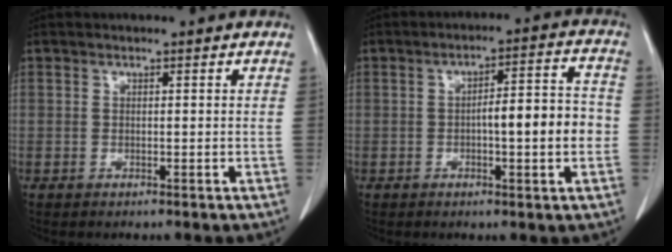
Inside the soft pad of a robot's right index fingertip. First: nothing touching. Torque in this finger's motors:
{"motor_torque": [0.53, -0.27, 0.31, 0.10]}